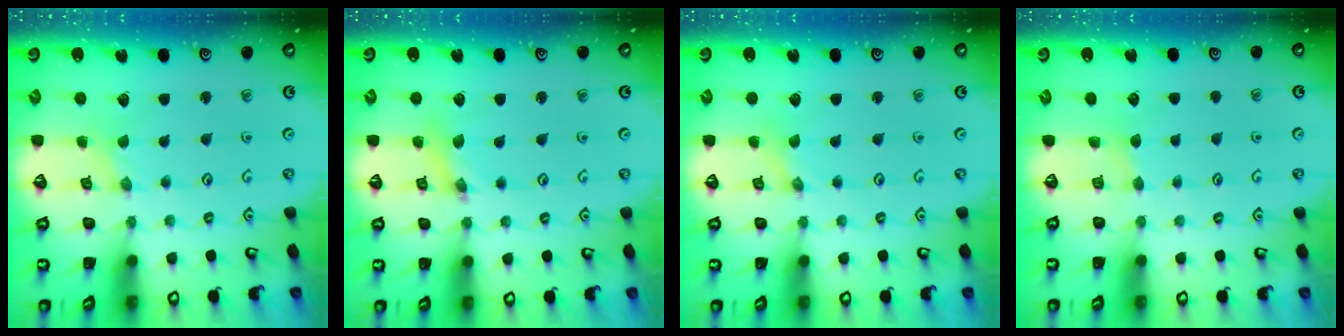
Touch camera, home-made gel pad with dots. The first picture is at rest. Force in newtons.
{"total": 4.0, "press": 4.0, "slide": 0.5}
{"total": 0.7, "press": 0.7, "slide": 0.1}
{"total": 2.5, "press": 2.5, "slide": 0.3}